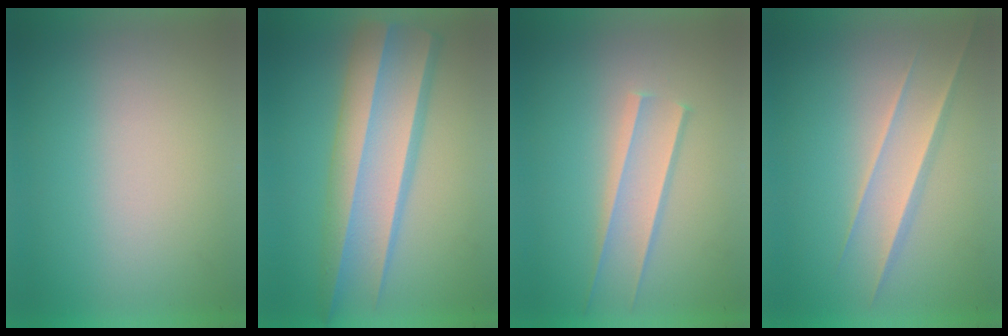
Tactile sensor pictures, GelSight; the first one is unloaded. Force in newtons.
{"total": 6.6}
{"total": 1.6}
{"total": 1.5}